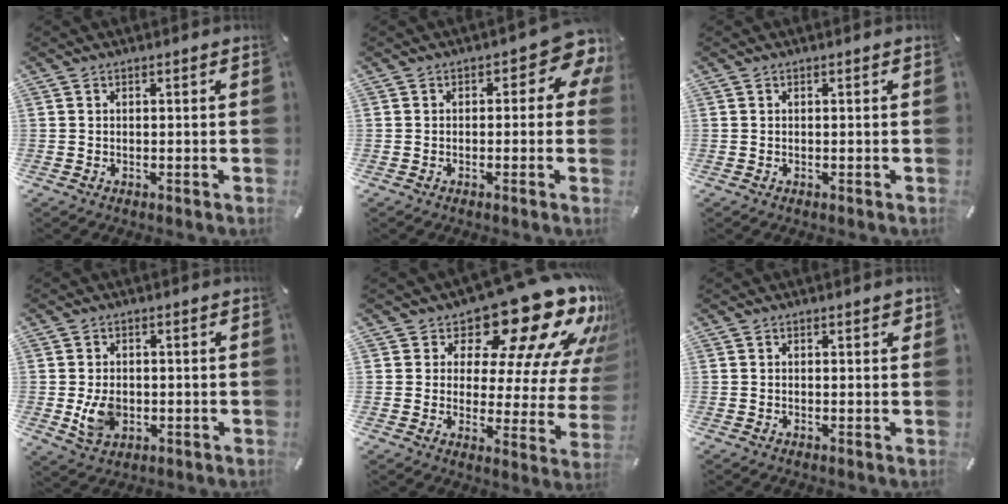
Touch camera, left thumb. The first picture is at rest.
{"total": 7.5, "force": [2.3, 3.7, 6.1], "torque": [-0.069, -0.017, 0.034]}
{"total": 0.0}
{"total": 6.4, "force": [-0.7, 4.8, 4.2], "torque": [-0.082, -0.006, -0.014]}
{"total": 22.1, "force": [15.3, 9.1, 13.1], "torque": [-0.162, -0.126, 0.245]}
{"total": 0.9, "force": [0.4, 0.5, 0.6], "torque": [-0.005, 0.000, 0.005]}